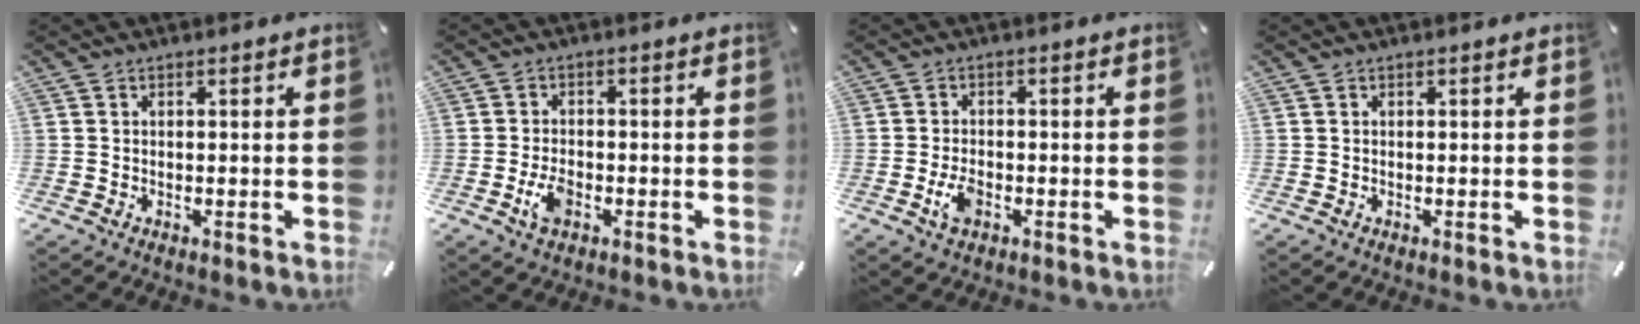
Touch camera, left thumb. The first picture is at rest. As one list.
[{"total": 4.7, "force": [-1.9, 2.8, 3.2], "torque": [-0.073, 0.003, -0.035]}, {"total": 4.1, "force": [-1.5, 2.4, 3.0], "torque": [-0.069, 0.001, -0.030]}, {"total": 0.0}]